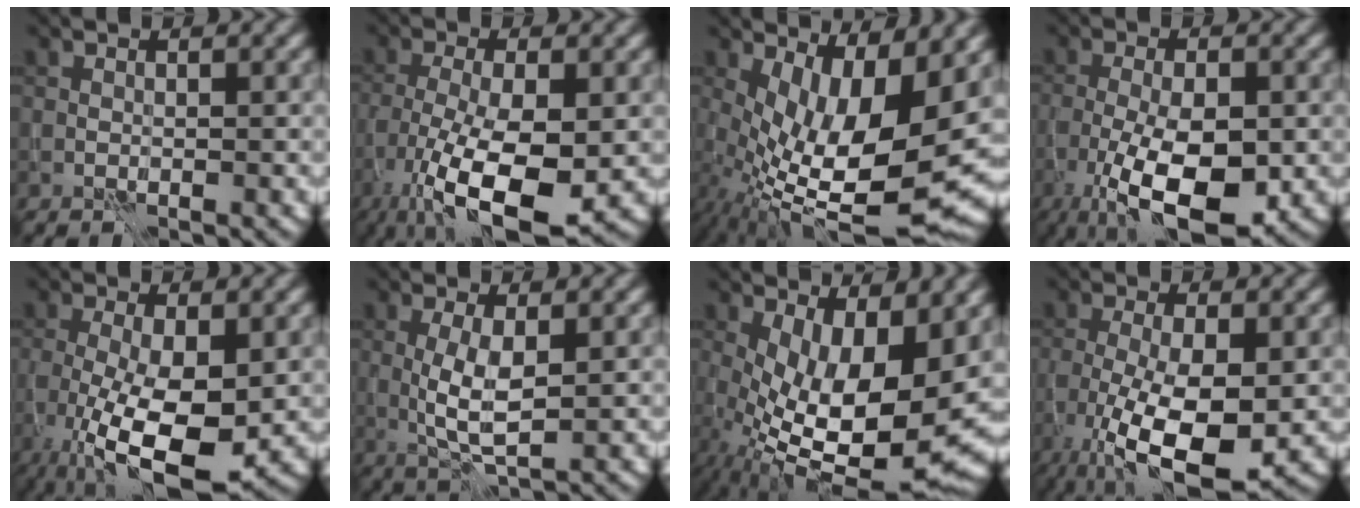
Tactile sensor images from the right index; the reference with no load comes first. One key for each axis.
{"total": 10.5, "fx": -4.4, "fy": 3.6, "fz": 8.9, "tx": -0.172, "ty": -0.018, "tz": -0.074}
{"total": 12.8, "fx": 0.3, "fy": 4.8, "fz": 11.9, "tx": -0.192, "ty": -0.020, "tz": 0.021}
{"total": 9.8, "fx": -3.6, "fy": 3.6, "fz": 8.4, "tx": -0.153, "ty": -0.012, "tz": -0.058}
{"total": 9.6, "fx": -2.5, "fy": 3.3, "fz": 8.7, "tx": -0.160, "ty": -0.018, "tz": -0.041}
{"total": 3.7, "fx": -0.1, "fy": 1.0, "fz": 3.5, "tx": -0.077, "ty": 0.001, "tz": -0.002}
{"total": 12.9, "fx": -0.3, "fy": 5.6, "fz": 11.6, "tx": -0.182, "ty": -0.024, "tz": 0.006}
{"total": 9.6, "fx": -2.9, "fy": 3.2, "fz": 8.6, "tx": -0.163, "ty": -0.017, "tz": -0.047}